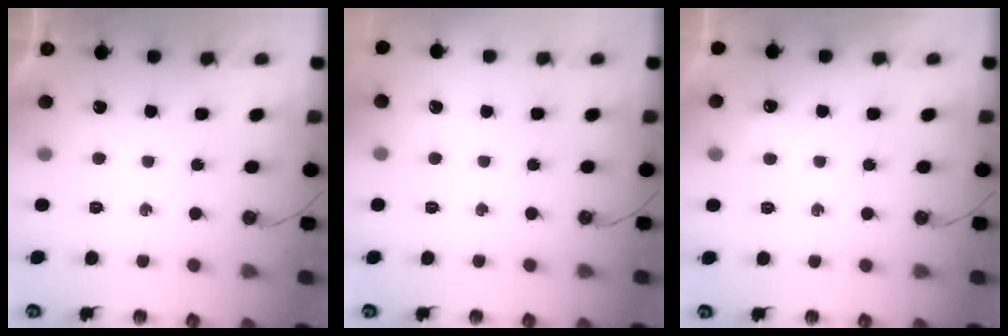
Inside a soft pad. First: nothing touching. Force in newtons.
{"total": 0.0}
{"total": 3.9, "press": 3.1, "slide": 2.4}